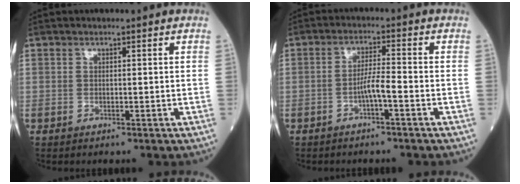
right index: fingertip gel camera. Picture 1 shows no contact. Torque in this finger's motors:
{"motor_torque": [0.27, -0.13, 0.28, 0.08]}